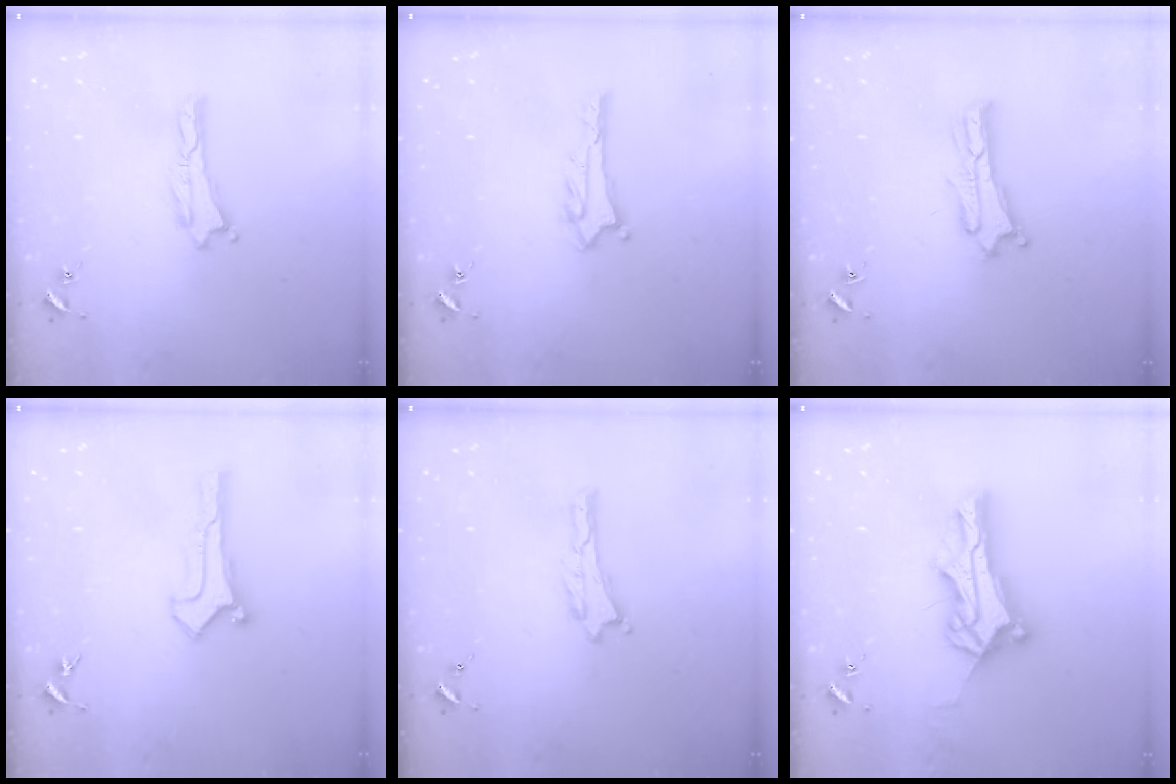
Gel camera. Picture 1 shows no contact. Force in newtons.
{"total": 2.7, "press": 2.7, "slide": 0.2}
{"total": 2.5, "press": 2.5, "slide": 0.1}
{"total": 0.0}
{"total": 0.0}
{"total": 9.9, "press": 9.9, "slide": 0.8}